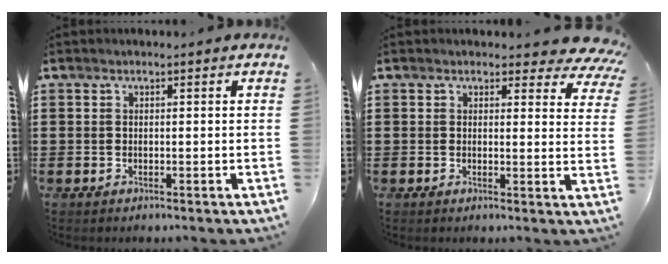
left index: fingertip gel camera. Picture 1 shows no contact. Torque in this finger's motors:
{"motor_torque": [0.72, -0.69, 0.03, 0.02]}